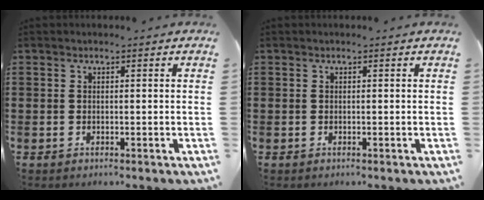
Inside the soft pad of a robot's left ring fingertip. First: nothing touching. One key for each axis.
{"total": 0.0}